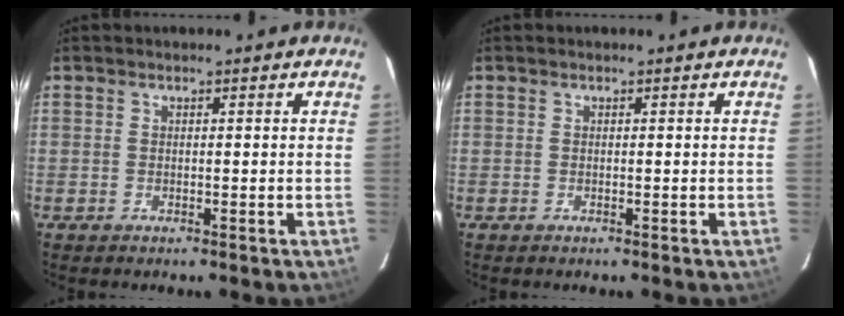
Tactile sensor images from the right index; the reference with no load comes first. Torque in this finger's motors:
{"motor_torque": [0.00, 0.00, 0.02, 0.00]}